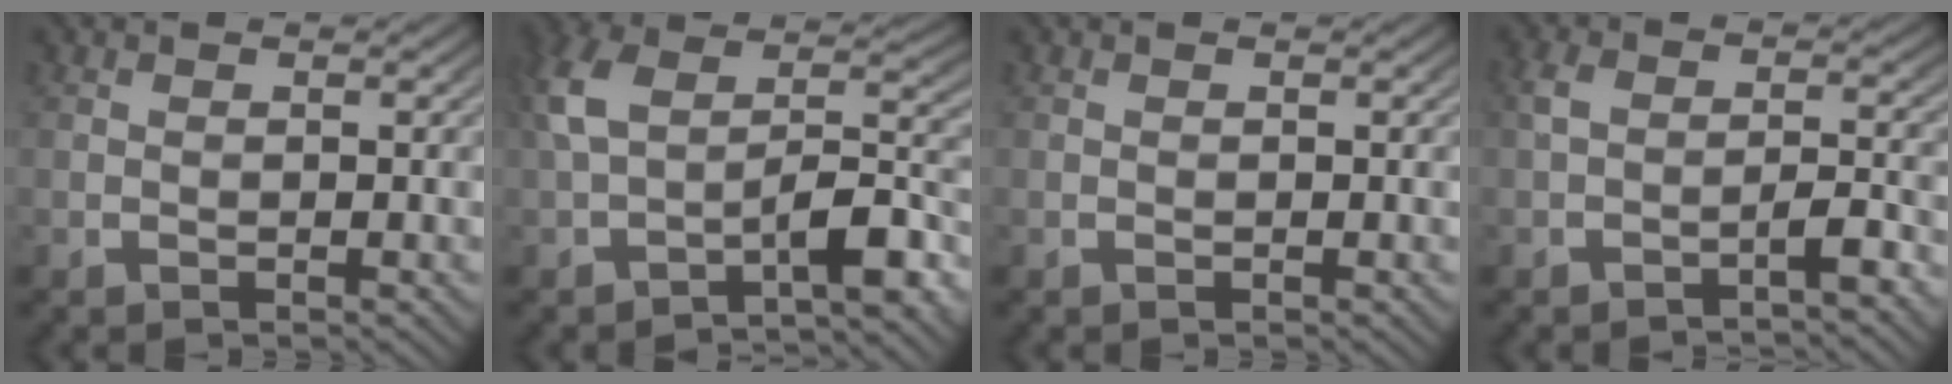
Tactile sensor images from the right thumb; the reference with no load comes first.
{"total": 8.3, "force": [-2.0, 4.5, 6.7], "torque": [-0.127, -0.014, -0.013]}
{"total": 0.0}
{"total": 2.4, "force": [-1.3, 0.8, 1.9], "torque": [-0.039, -0.003, -0.016]}